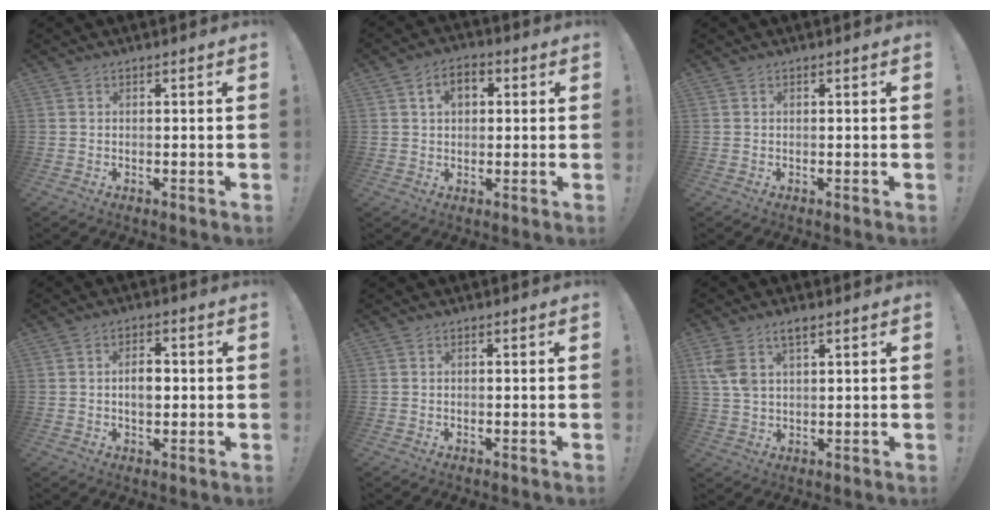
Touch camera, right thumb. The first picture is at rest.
{"total": 6.1, "force": [1.6, 4.0, 4.3], "torque": [-0.062, 0.004, 0.025]}
{"total": 0.0}
{"total": 5.1, "force": [-0.1, 3.2, 4.1], "torque": [-0.048, 0.001, -0.009]}
{"total": 0.0}
{"total": 6.2, "force": [3.3, 3.1, 4.2], "torque": [-0.081, -0.006, 0.063]}